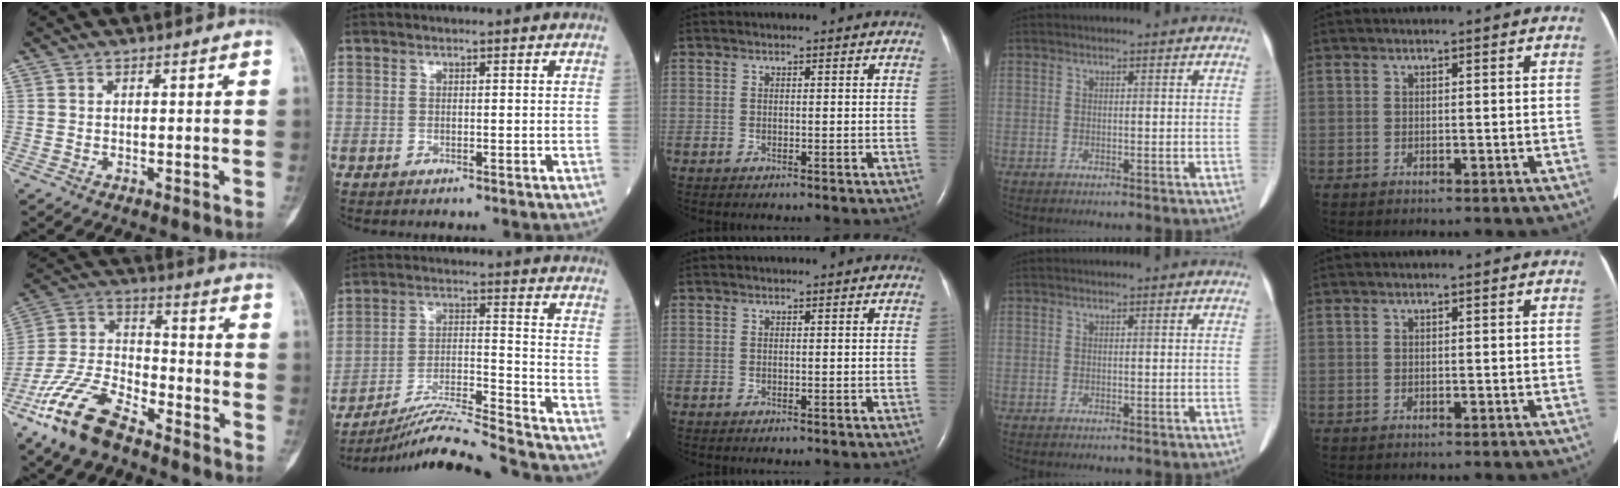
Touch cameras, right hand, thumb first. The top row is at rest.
{"thumb": {"total": 15.6, "force": [-10.5, 6.6, 9.4], "torque": [-0.191, 0.053, -0.209]}, "index": {"total": 17.8, "force": [-16.9, -2.4, 4.8], "torque": [-0.086, -0.003, -0.276]}}